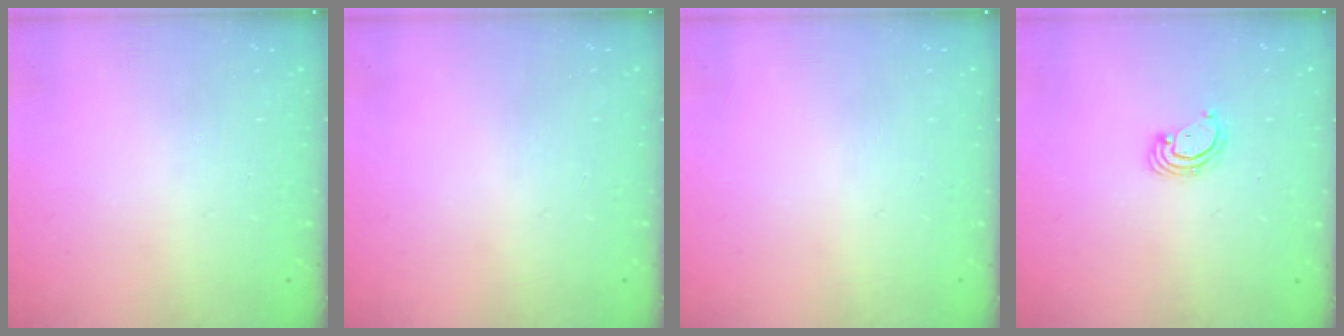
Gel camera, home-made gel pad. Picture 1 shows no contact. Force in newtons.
{"total": 0.0}
{"total": 0.0}
{"total": 3.3, "press": 3.3, "slide": 0.2}